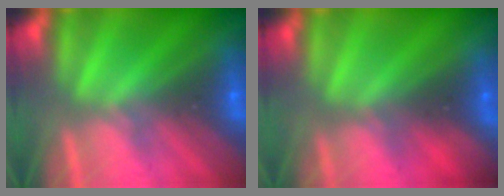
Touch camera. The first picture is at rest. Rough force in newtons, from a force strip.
{"total": 6.2}